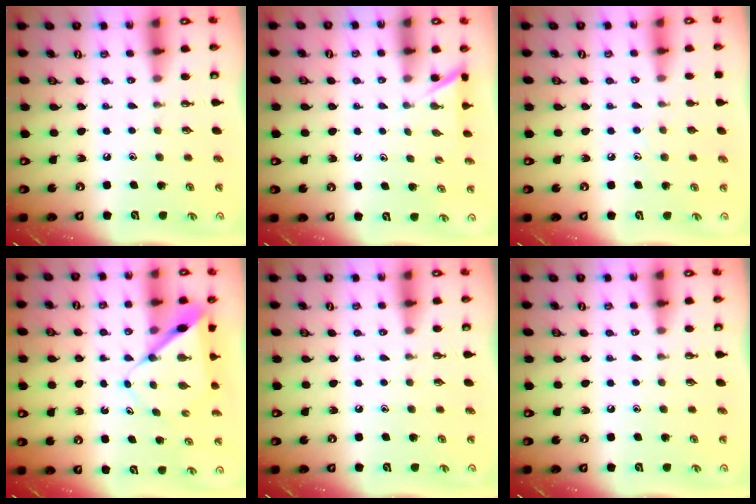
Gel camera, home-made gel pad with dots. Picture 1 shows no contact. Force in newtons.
{"total": 1.6, "press": 1.6, "slide": 0.2}
{"total": 5.7, "press": 5.7, "slide": 0.7}
{"total": 7.8, "press": 7.8, "slide": 0.7}
{"total": 0.0}
{"total": 0.0}